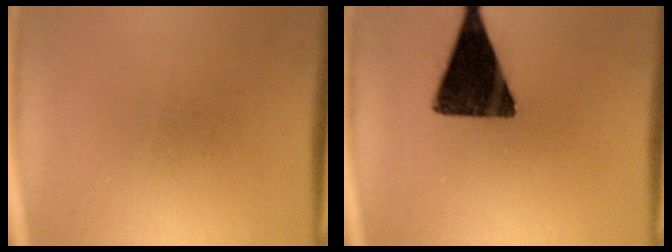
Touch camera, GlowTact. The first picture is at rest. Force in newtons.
{"total": 15.5}